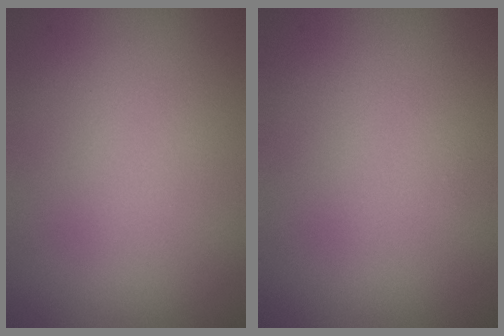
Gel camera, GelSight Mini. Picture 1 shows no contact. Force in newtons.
{"total": 0.0}